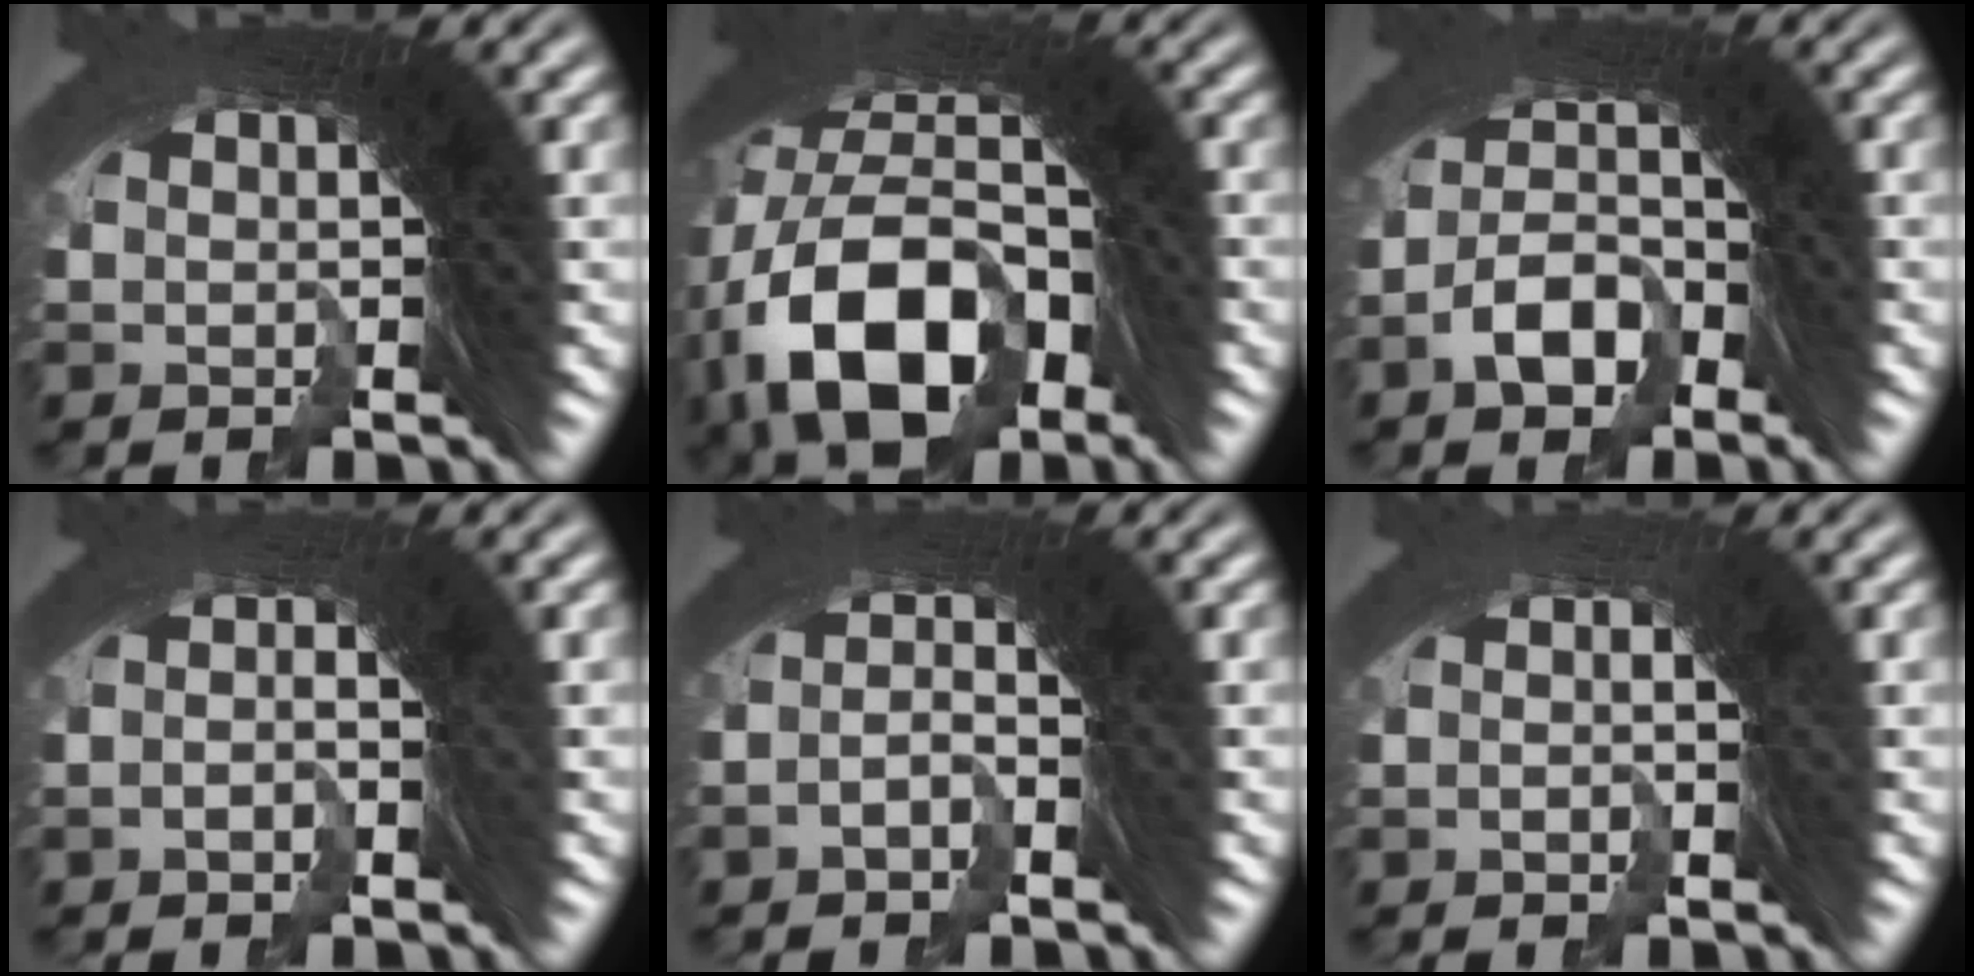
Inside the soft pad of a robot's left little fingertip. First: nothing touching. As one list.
[{"total": 11.9, "force": [-3.7, 8.0, 8.0], "torque": [-0.147, -0.029, -0.058]}, {"total": 4.5, "force": [-2.6, 3.3, 1.6], "torque": [-0.026, -0.004, -0.055]}, {"total": 2.2, "force": [-2.0, -0.4, -0.8], "torque": [0.032, 0.008, -0.038]}, {"total": 2.7, "force": [-2.6, 0.7, -0.1], "torque": [0.030, 0.011, -0.054]}, {"total": 2.6, "force": [-2.0, -0.8, -1.5], "torque": [0.033, -0.001, -0.033]}]